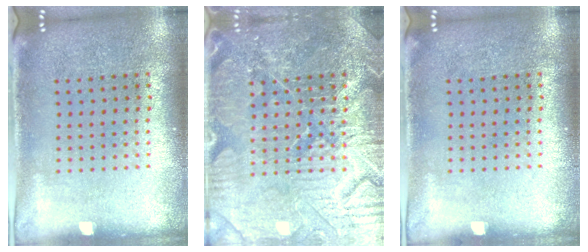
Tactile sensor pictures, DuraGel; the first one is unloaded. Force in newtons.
{"total": 4.6, "press": 4.6, "slide": 0.5}
{"total": 0.0}